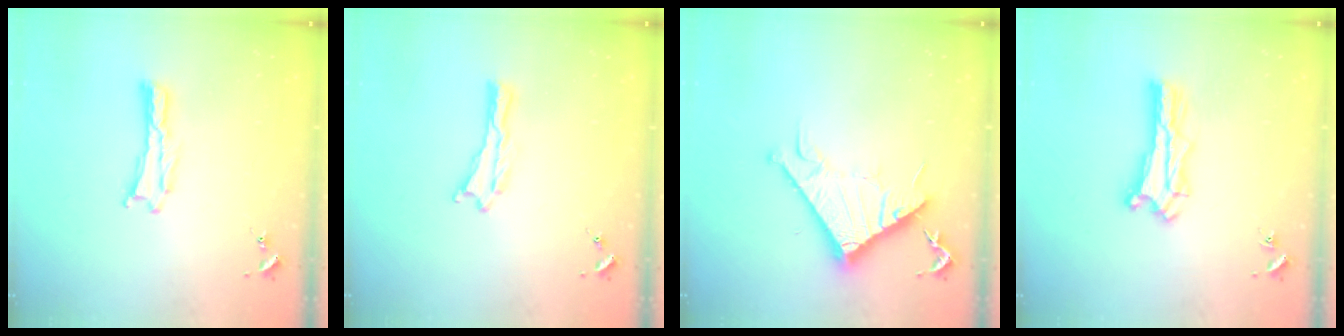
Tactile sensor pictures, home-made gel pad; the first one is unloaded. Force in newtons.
{"total": 0.0}
{"total": 10.2, "press": 10.2, "slide": 0.3}
{"total": 1.4, "press": 1.4, "slide": 0.2}